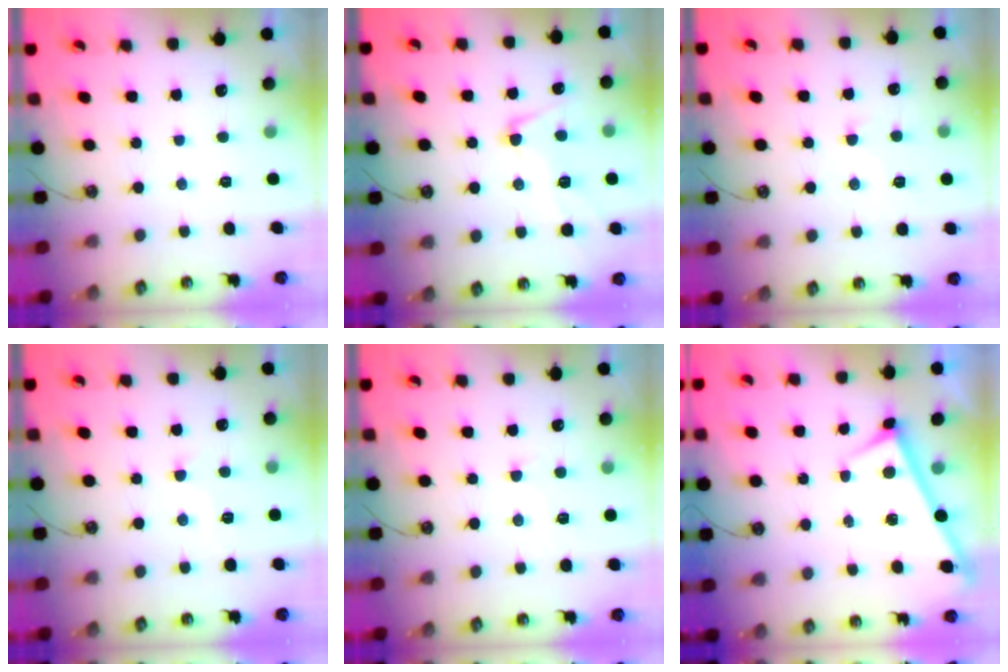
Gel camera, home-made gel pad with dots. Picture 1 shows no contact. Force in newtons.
{"total": 3.9, "press": 3.8, "slide": 1.1}
{"total": 3.2, "press": 3.2, "slide": 0.4}
{"total": 1.7, "press": 1.7, "slide": 0.2}
{"total": 1.5, "press": 1.4, "slide": 0.6}
{"total": 3.1, "press": 3.1, "slide": 0.3}